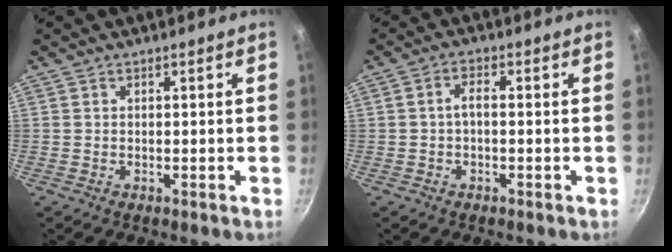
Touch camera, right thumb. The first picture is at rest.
{"total": 2.5, "force": [-0.3, 1.3, 2.2], "torque": [-0.043, 0.017, -0.008]}